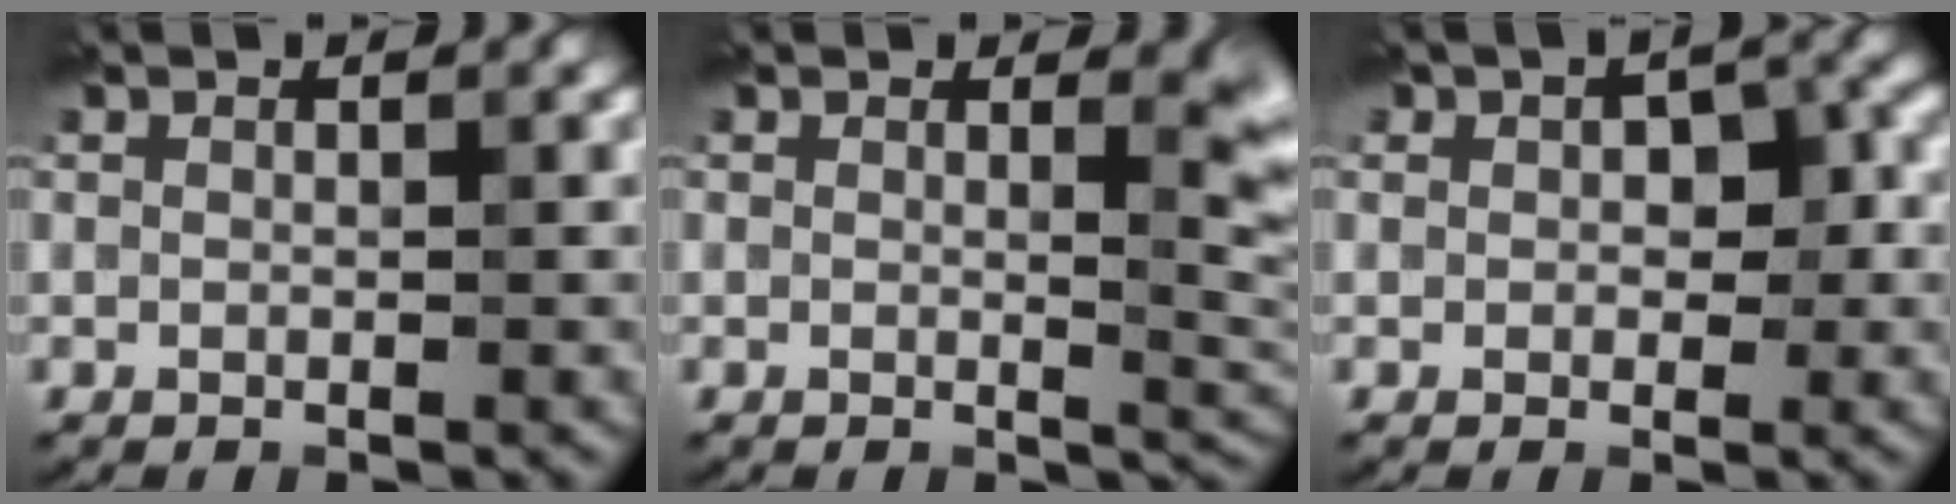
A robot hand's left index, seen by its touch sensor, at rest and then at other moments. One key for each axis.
{"total": 3.5, "fx": 1.2, "fy": 1.1, "fz": 3.1, "tx": -0.031, "ty": -0.002, "tz": 0.017}
{"total": 3.3, "fx": 0.2, "fy": 2.4, "fz": 2.3, "tx": -0.034, "ty": 0.000, "tz": 0.001}